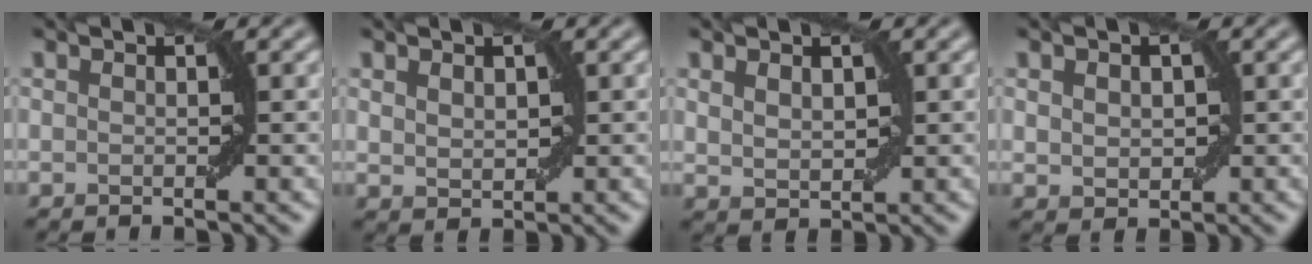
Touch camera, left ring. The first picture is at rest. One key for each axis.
{"total": 1.5, "fx": 0.7, "fy": 1.0, "fz": 0.9, "tx": -0.015, "ty": -0.001, "tz": 0.020}
{"total": 1.7, "fx": 0.8, "fy": 1.0, "fz": 1.1, "tx": -0.021, "ty": -0.002, "tz": 0.023}
{"total": 1.9, "fx": 0.4, "fy": 1.4, "fz": 1.2, "tx": -0.019, "ty": 0.000, "tz": 0.011}